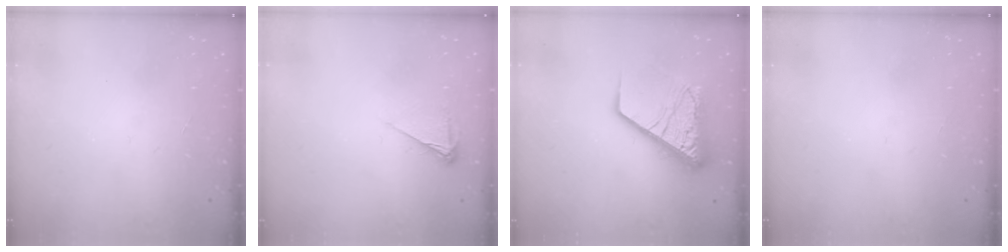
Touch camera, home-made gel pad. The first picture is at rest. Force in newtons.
{"total": 4.6, "press": 4.6, "slide": 0.7}
{"total": 15.5, "press": 15.4, "slide": 1.9}
{"total": 0.0}